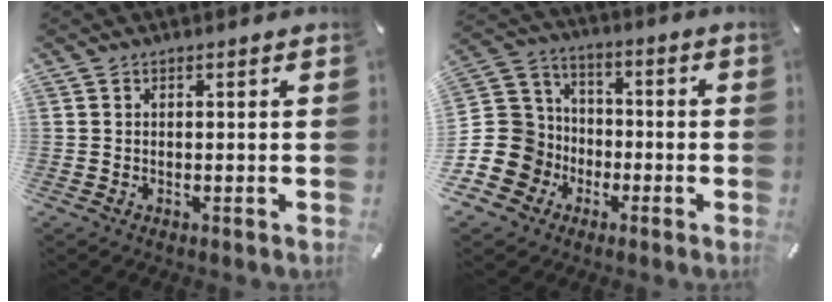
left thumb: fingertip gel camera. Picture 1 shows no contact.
{"total": 13.6, "force": [-4.8, 12.4, 2.7], "torque": [-0.069, 0.029, -0.086]}